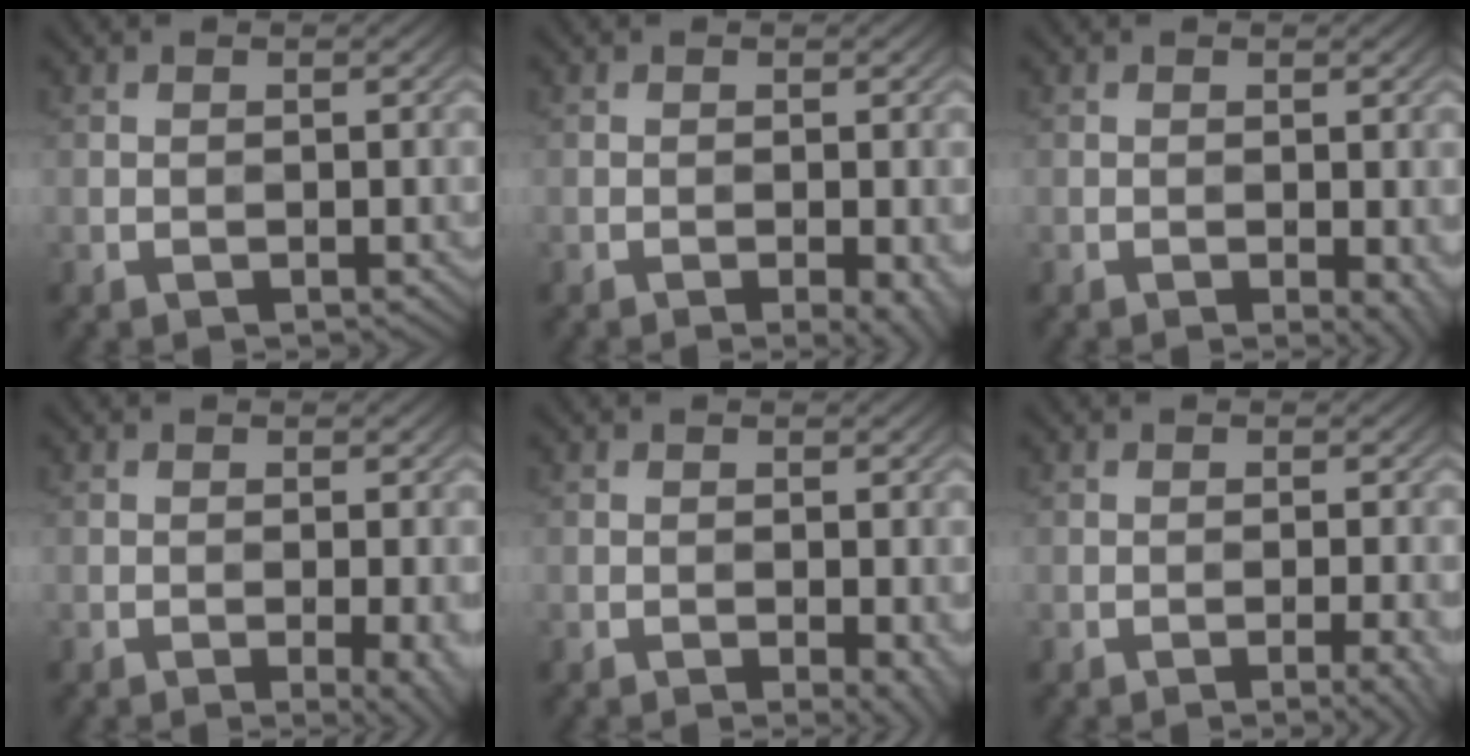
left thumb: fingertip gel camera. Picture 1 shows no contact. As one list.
[{"total": 2.2, "force": [-0.8, 0.4, 2.0], "torque": [-0.028, -0.001, -0.011]}, {"total": 2.0, "force": [-0.5, 0.6, 1.8], "torque": [-0.024, -0.008, -0.004]}, {"total": 2.9, "force": [-0.7, 0.6, 2.7], "torque": [-0.039, -0.004, -0.010]}, {"total": 2.0, "force": [-0.6, 0.6, 1.8], "torque": [-0.024, -0.007, -0.004]}, {"total": 2.5, "force": [-0.9, 0.5, 2.3], "torque": [-0.030, 0.003, -0.016]}]